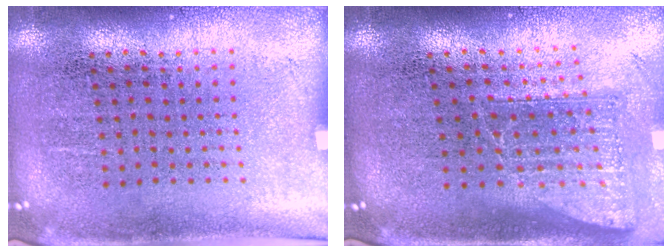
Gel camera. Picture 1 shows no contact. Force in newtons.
{"total": 1.7, "press": 1.4, "slide": 1.0}